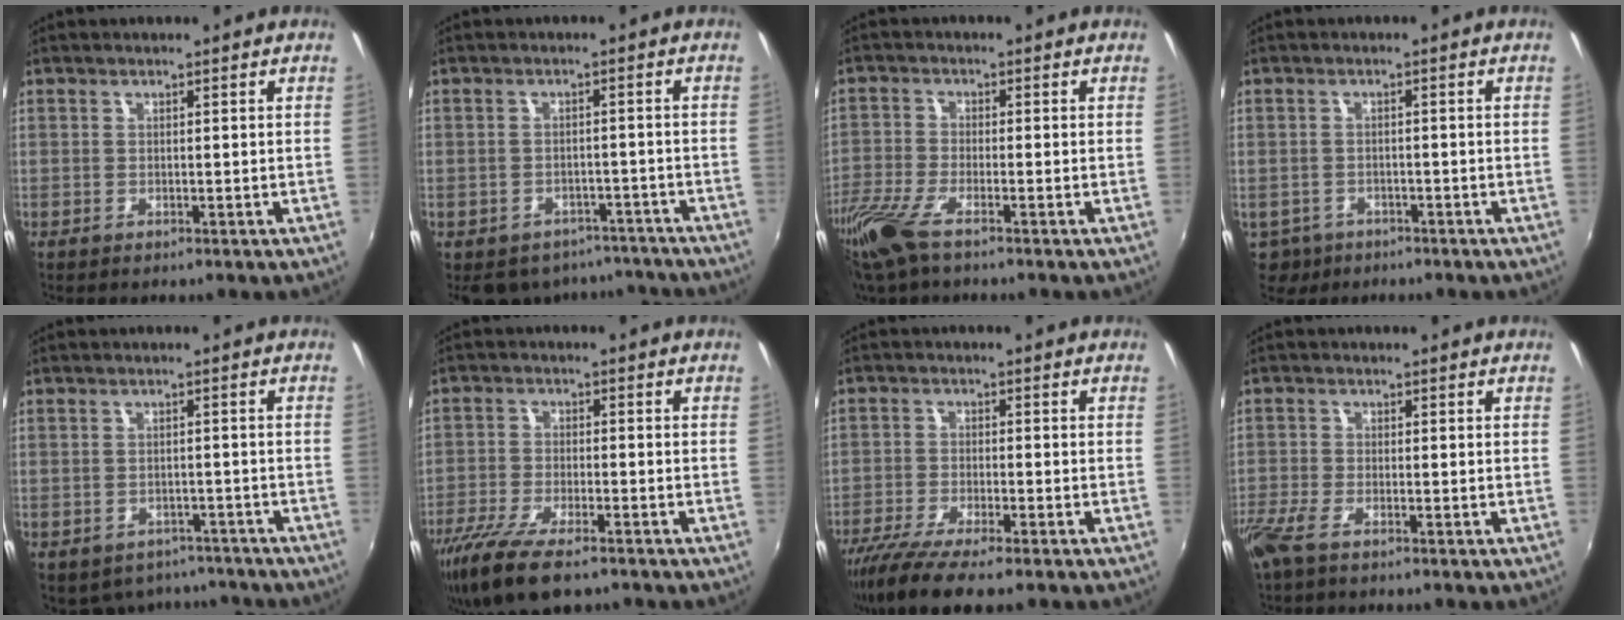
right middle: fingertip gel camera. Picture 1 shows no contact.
{"total": 12.5, "force": [-9.5, 6.9, 4.3], "torque": [-0.096, 0.004, -0.110]}
{"total": 9.3, "force": [-6.5, 2.2, 6.3], "torque": [-0.157, -0.034, -0.132]}
{"total": 5.4, "force": [-2.9, 4.2, 1.9], "torque": [-0.051, -0.011, -0.042]}
{"total": 8.7, "force": [-6.4, 5.1, 2.7], "torque": [-0.063, -0.005, -0.075]}
{"total": 11.8, "force": [-8.4, 3.6, 7.5], "torque": [-0.175, -0.040, -0.159]}
{"total": 9.2, "force": [-7.1, 1.0, 5.7], "torque": [-0.134, -0.035, -0.131]}
{"total": 4.3, "force": [-3.0, 1.0, 3.0], "torque": [-0.075, -0.014, -0.060]}